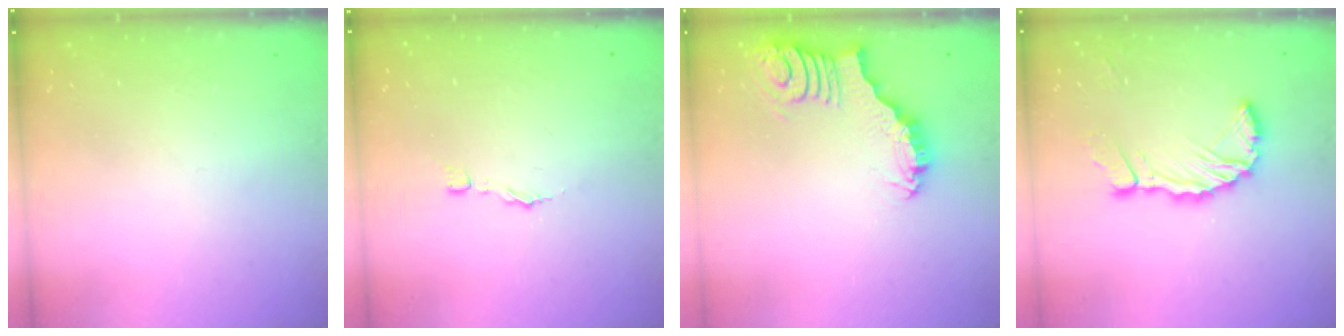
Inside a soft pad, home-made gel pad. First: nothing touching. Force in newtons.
{"total": 2.7, "press": 2.7, "slide": 0.3}
{"total": 3.4, "press": 3.4, "slide": 0.1}
{"total": 10.5, "press": 10.3, "slide": 2.0}